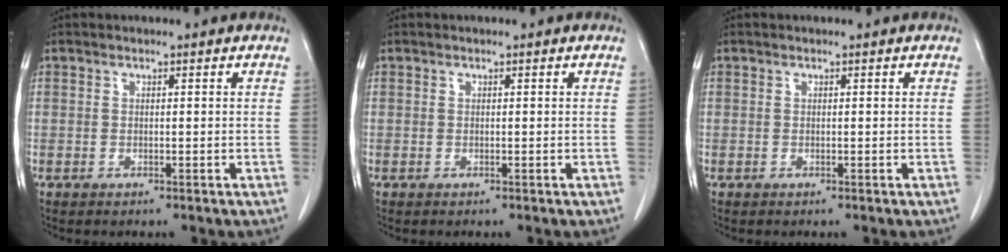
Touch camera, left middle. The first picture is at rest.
{"total": 0.0}
{"total": 0.0}